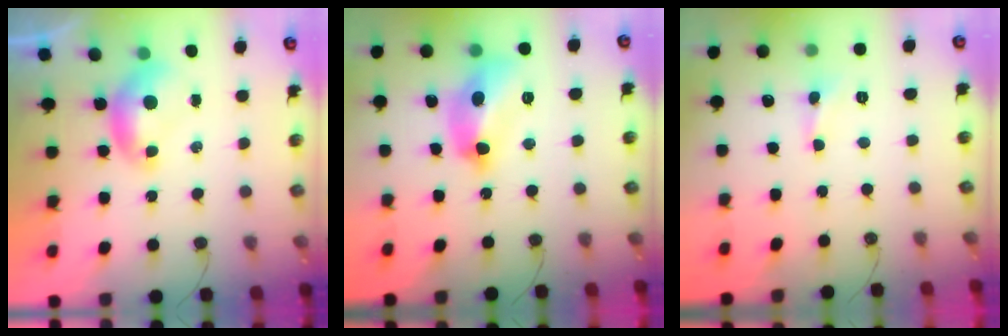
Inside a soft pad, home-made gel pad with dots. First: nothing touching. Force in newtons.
{"total": 10.0, "press": 9.9, "slide": 0.9}
{"total": 0.9, "press": 0.8, "slide": 0.4}